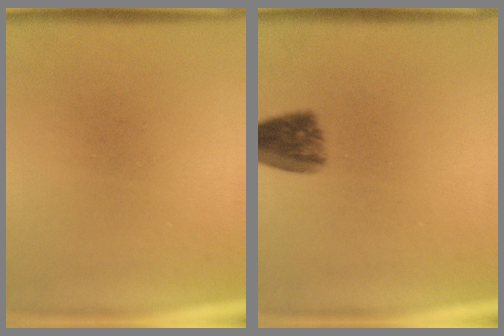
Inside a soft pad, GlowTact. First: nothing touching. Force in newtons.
{"total": 6.5}